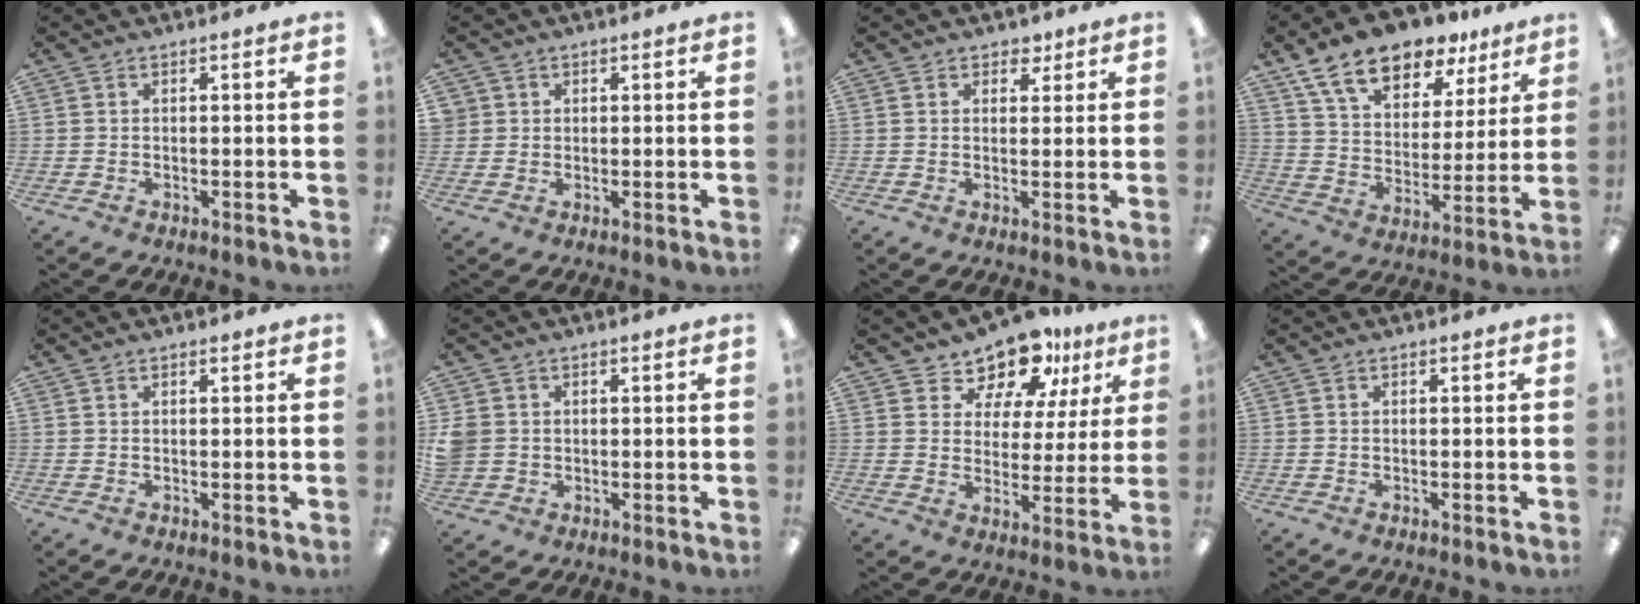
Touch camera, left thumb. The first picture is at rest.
{"total": 2.3, "force": [0.8, 2.2, -0.2], "torque": [0.005, 0.001, 0.012]}
{"total": 3.1, "force": [2.1, 2.2, 0.7], "torque": [0.006, -0.007, 0.034]}
{"total": 15.2, "force": [11.3, 7.5, 6.8], "torque": [-0.126, -0.060, 0.205]}
{"total": 0.6, "force": [0.5, 0.3, 0.2], "torque": [0.003, -0.002, 0.008]}
{"total": 4.7, "force": [0.4, 4.5, 1.3], "torque": [-0.021, 0.009, 0.011]}
{"total": 11.9, "force": [9.8, 5.8, 3.6], "torque": [-0.066, -0.071, 0.180]}
{"total": 0.0}